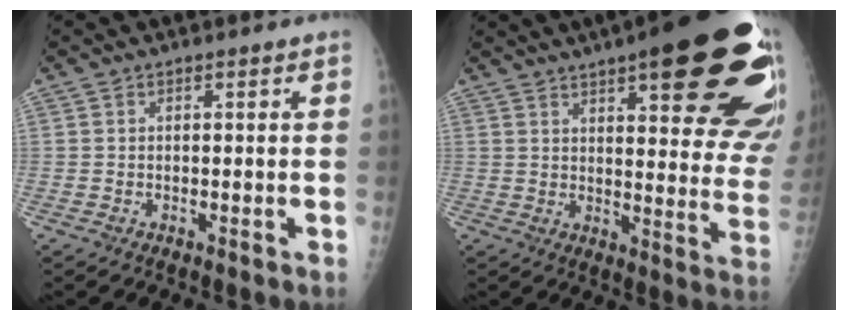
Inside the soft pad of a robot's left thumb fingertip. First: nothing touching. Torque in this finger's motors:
{"motor_torque": [2.42, 2.59, 2.14, -0.64, 0.45]}